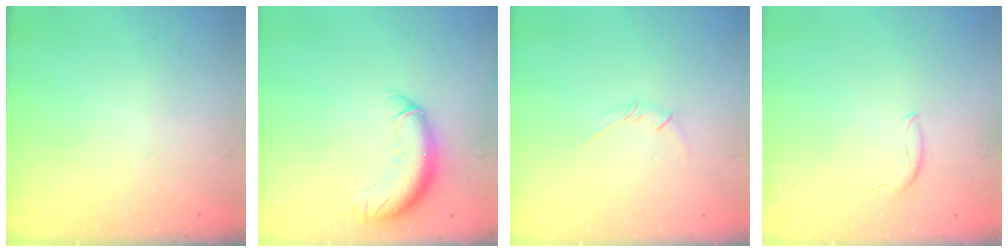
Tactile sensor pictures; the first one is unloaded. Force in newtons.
{"total": 11.8, "press": 11.5, "slide": 2.9}
{"total": 2.7, "press": 2.6, "slide": 0.6}
{"total": 6.0, "press": 5.9, "slide": 0.7}